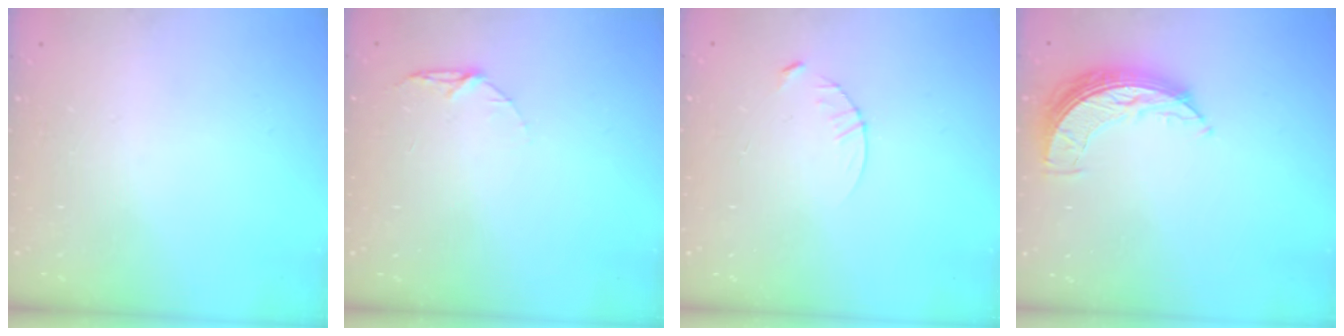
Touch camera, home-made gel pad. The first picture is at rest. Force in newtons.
{"total": 4.4, "press": 4.4, "slide": 0.5}
{"total": 3.9, "press": 3.8, "slide": 0.4}
{"total": 7.8, "press": 7.8, "slide": 0.6}